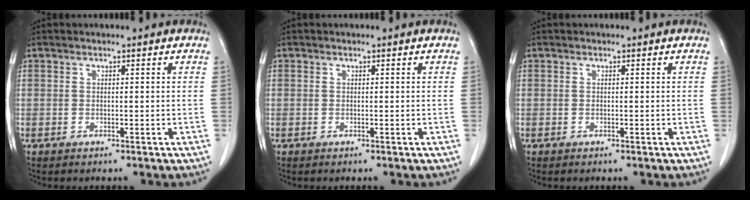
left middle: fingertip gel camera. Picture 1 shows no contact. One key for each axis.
{"total": 0.0}
{"total": 0.0}